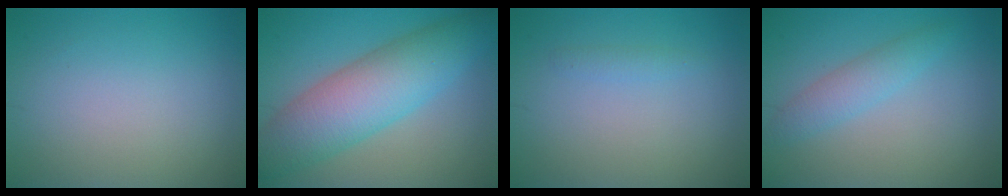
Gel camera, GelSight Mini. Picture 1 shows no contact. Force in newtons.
{"total": 8.3, "press": 8.3, "slide": 0.2}
{"total": 0.8, "press": 0.8, "slide": 0.1}
{"total": 2.4, "press": 2.4, "slide": 0.1}